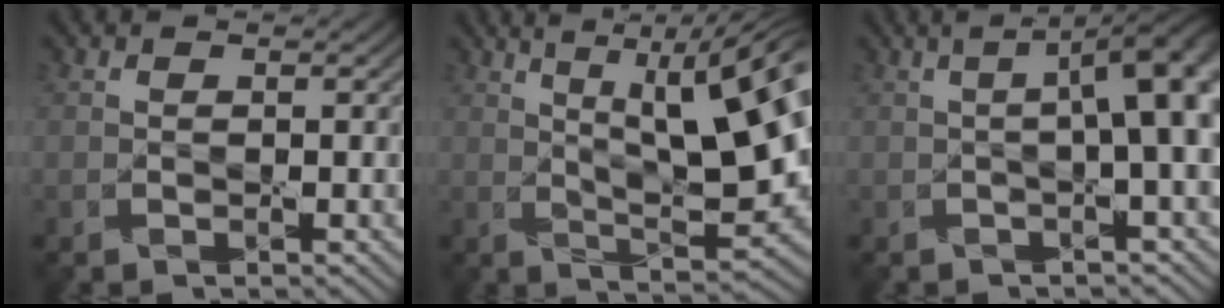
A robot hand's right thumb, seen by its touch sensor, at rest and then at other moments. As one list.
[{"total": 14.9, "force": [4.0, 4.9, 13.6], "torque": [-0.193, 0.027, 0.059]}, {"total": 8.5, "force": [0.6, 2.2, 8.2], "torque": [-0.098, 0.020, 0.007]}]